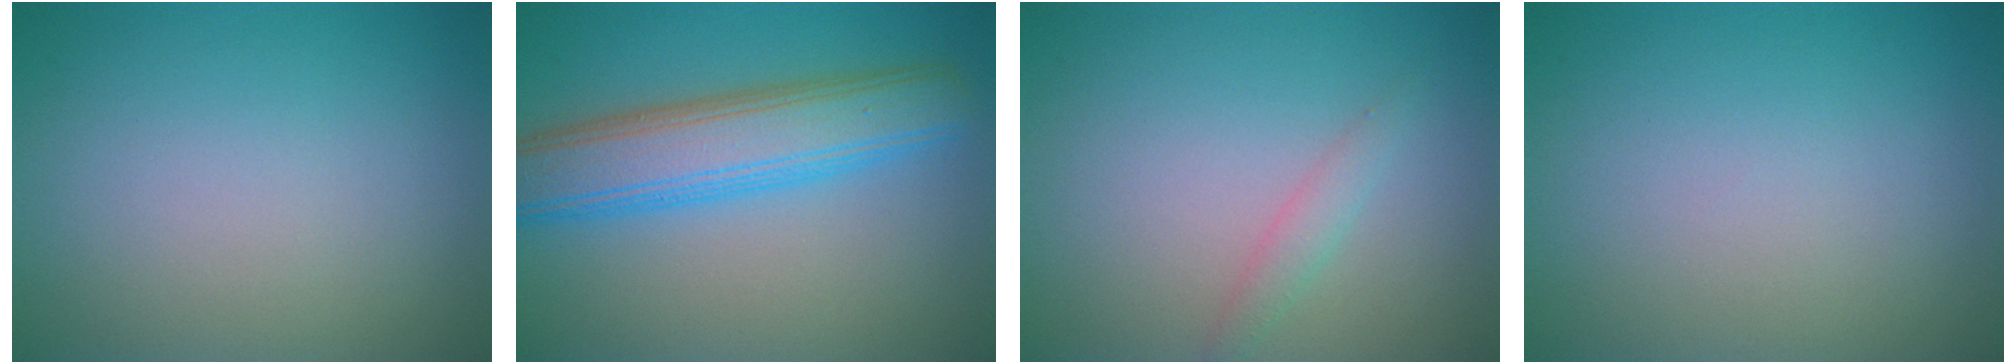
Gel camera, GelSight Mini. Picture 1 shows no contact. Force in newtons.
{"total": 7.1, "press": 7.1, "slide": 0.1}
{"total": 1.3, "press": 1.3, "slide": 0.0}
{"total": 0.0}